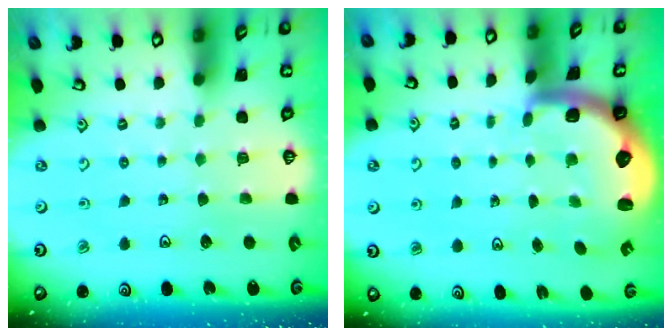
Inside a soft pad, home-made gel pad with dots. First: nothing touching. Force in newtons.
{"total": 2.9, "press": 2.6, "slide": 1.4}